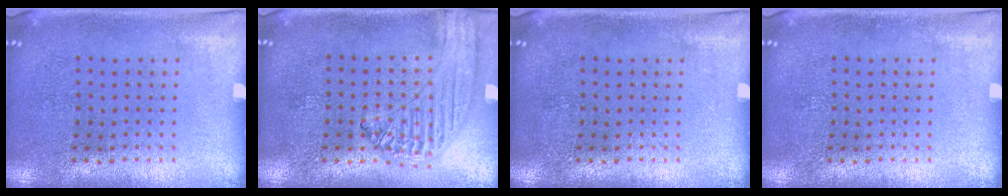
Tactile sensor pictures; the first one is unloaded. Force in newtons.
{"total": 1.3, "press": 1.3, "slide": 0.2}
{"total": 0.0}
{"total": 0.0}